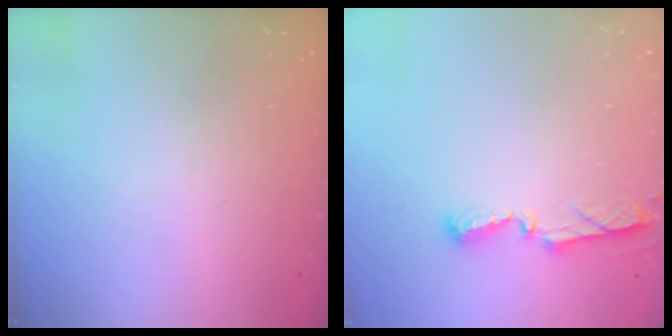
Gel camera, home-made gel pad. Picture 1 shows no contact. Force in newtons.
{"total": 5.6, "press": 5.5, "slide": 0.6}